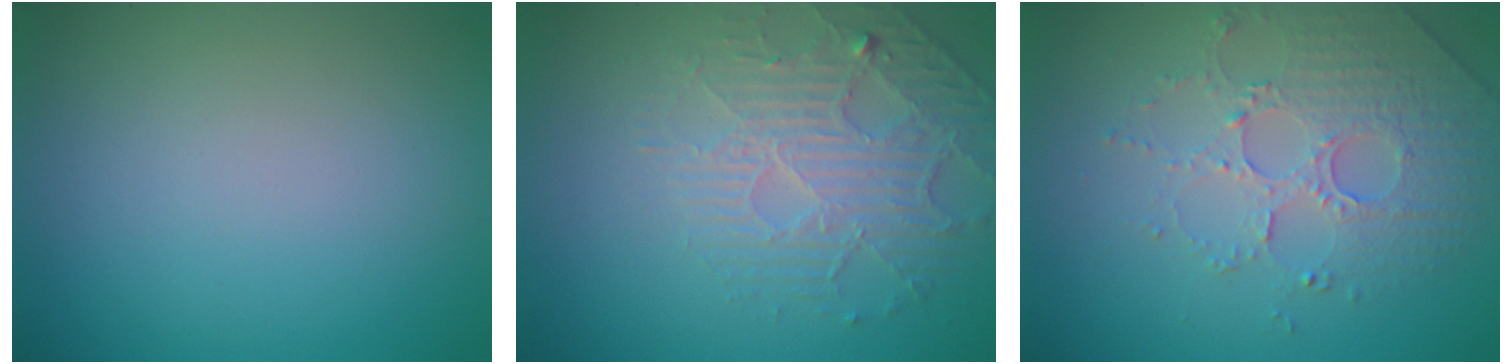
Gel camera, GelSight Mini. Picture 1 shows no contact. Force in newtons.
{"total": 4.6, "press": 3.5, "slide": 3.0}
{"total": 5.0, "press": 3.6, "slide": 3.4}